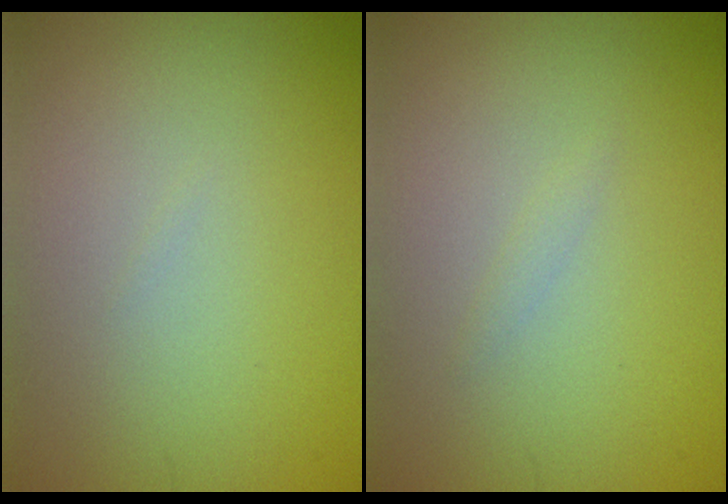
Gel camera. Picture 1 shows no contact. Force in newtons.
{"total": 0.5, "press": 0.5, "slide": 0.0}